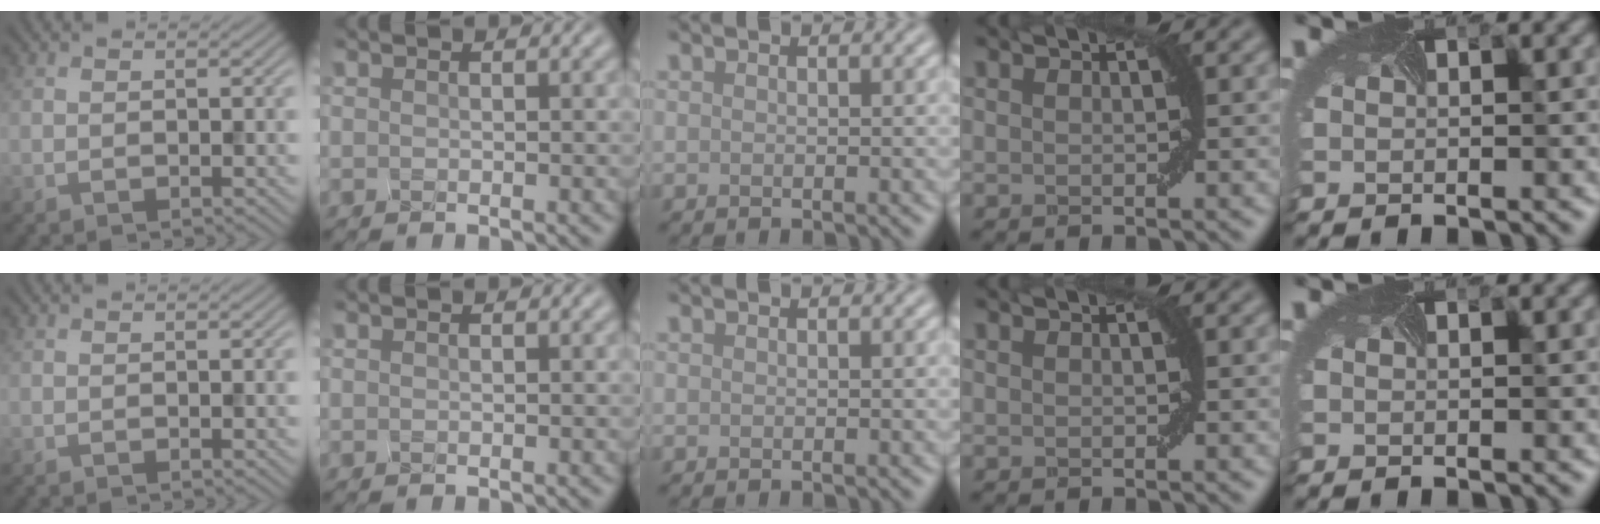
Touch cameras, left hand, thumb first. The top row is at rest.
{}